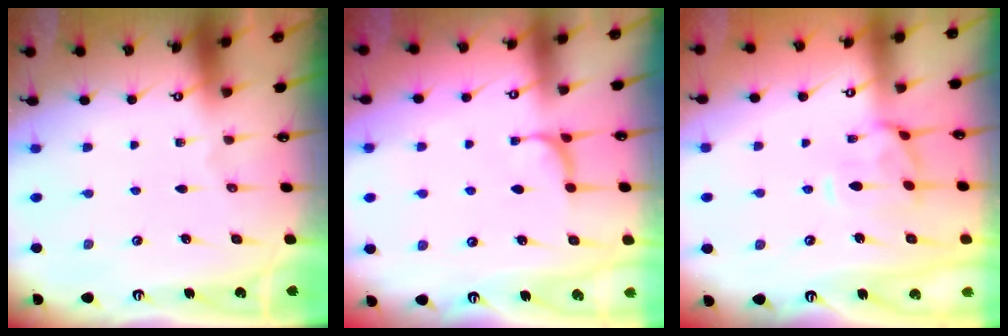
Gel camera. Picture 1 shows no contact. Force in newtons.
{"total": 1.0, "press": 0.9, "slide": 0.6}
{"total": 1.7, "press": 1.5, "slide": 0.8}